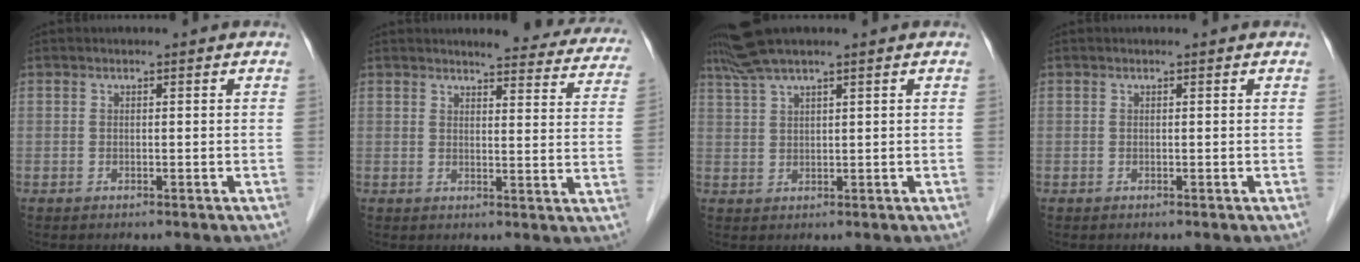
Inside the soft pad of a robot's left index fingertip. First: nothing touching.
{"total": 15.1, "force": [14.1, 3.0, 4.5], "torque": [-0.021, -0.046, 0.134]}
{"total": 5.0, "force": [4.2, 0.4, 2.7], "torque": [-0.062, 0.032, 0.087]}
{"total": 0.0}